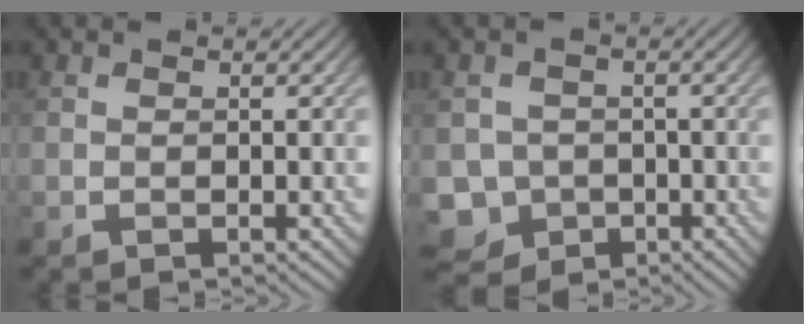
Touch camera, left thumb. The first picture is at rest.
{"total": 5.7, "force": [-2.4, 4.9, 1.5], "torque": [-0.039, -0.013, -0.053]}